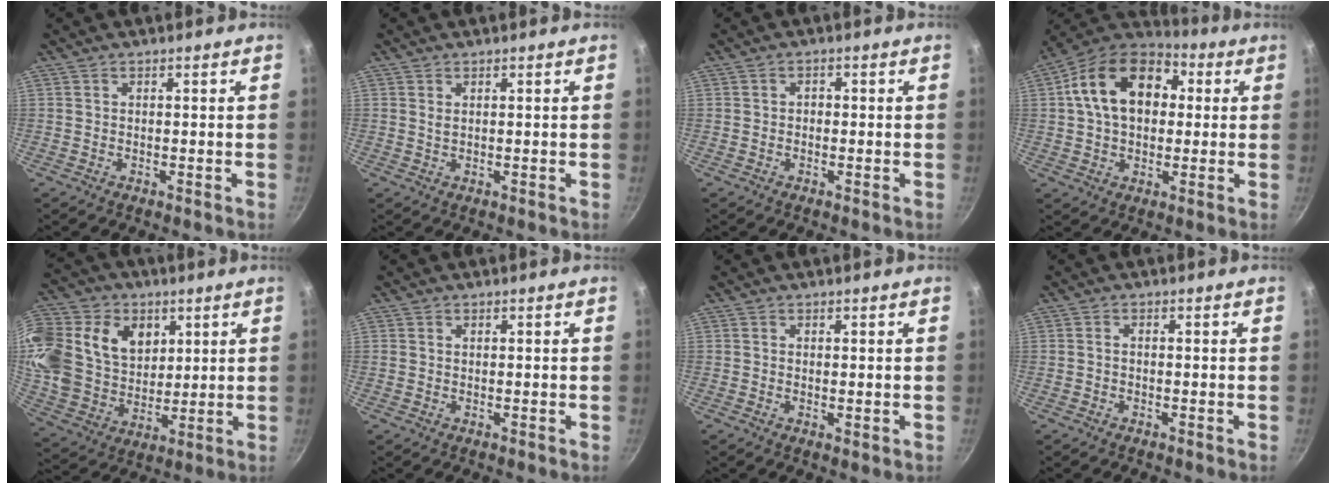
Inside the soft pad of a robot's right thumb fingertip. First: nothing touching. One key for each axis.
{"total": 0.9, "fx": 0.5, "fy": 0.4, "fz": 0.6, "tx": -0.012, "ty": -0.002, "tz": 0.009}
{"total": 1.1, "fx": -0.2, "fy": 0.9, "fz": 0.6, "tx": -0.008, "ty": 0.004, "tz": -0.006}
{"total": 17.8, "fx": 3.3, "fy": 12.4, "fz": 12.4, "tx": -0.182, "ty": 0.030, "tz": 0.036}
{"total": 27.8, "fx": 9.6, "fy": 21.2, "fz": 15.3, "tx": -0.331, "ty": 0.014, "tz": 0.180}
{"total": 0.6, "fx": 0.2, "fy": 0.4, "fz": 0.2, "tx": -0.005, "ty": 0.003, "tz": 0.004}
{"total": 1.0, "fx": 0.2, "fy": 0.5, "fz": 0.9, "tx": -0.014, "ty": -0.006, "tz": 0.001}
{"total": 0.9, "fx": -0.4, "fy": 0.6, "fz": 0.6, "tx": -0.013, "ty": 0.008, "tz": -0.006}